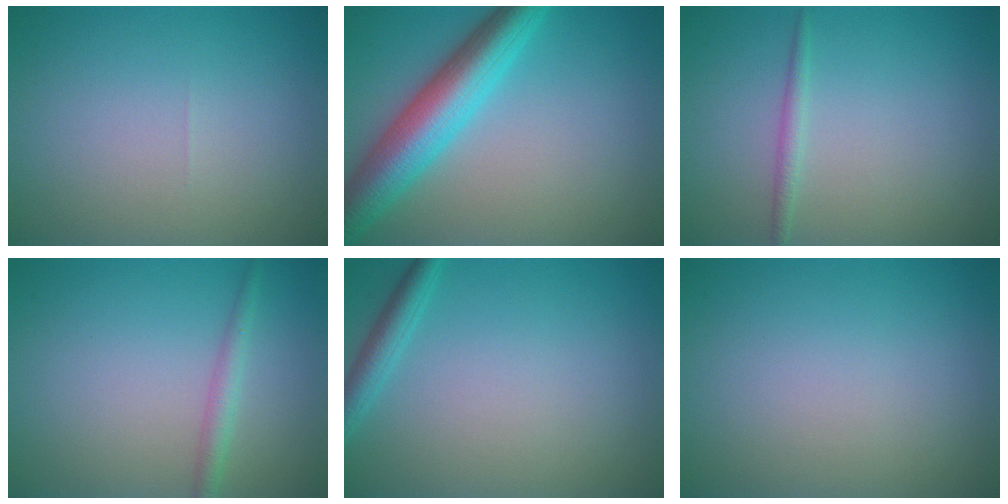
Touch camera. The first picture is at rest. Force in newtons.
{"total": 7.4, "press": 7.4, "slide": 0.3}
{"total": 1.1, "press": 1.1, "slide": 0.1}
{"total": 1.7, "press": 1.7, "slide": 0.0}
{"total": 2.1, "press": 2.0, "slide": 0.2}
{"total": 0.0}